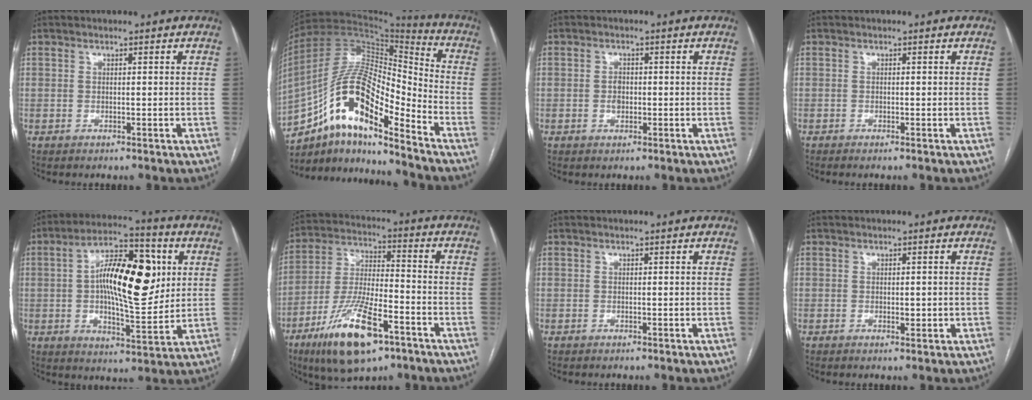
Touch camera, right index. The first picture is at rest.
{"total": 17.0, "force": [-10.0, 4.4, 13.0], "torque": [-0.250, 0.033, -0.172]}
{"total": 1.8, "force": [-0.2, 1.3, 1.2], "torque": [-0.020, 0.002, -0.002]}
{"total": 0.7, "force": [-0.5, -0.2, 0.4], "torque": [-0.010, 0.000, -0.010]}
{"total": 17.0, "force": [2.9, 5.6, 15.8], "torque": [-0.264, 0.024, 0.045]}
{"total": 16.2, "force": [-8.9, 4.5, 12.8], "torque": [-0.262, -0.019, -0.155]}
{"total": 0.0}
{"total": 1.5, "force": [-0.1, 0.8, 1.2], "torque": [-0.016, -0.002, 0.002]}